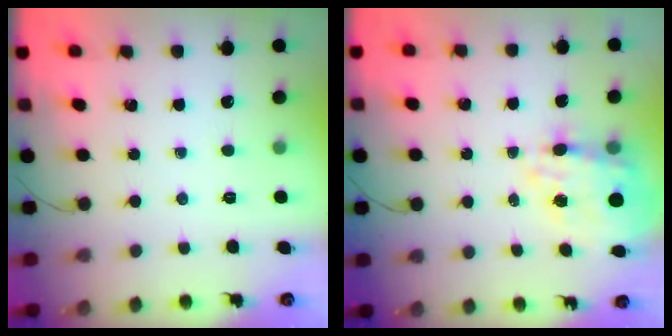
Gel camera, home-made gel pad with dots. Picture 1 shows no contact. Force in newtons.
{"total": 13.1, "press": 12.6, "slide": 3.5}